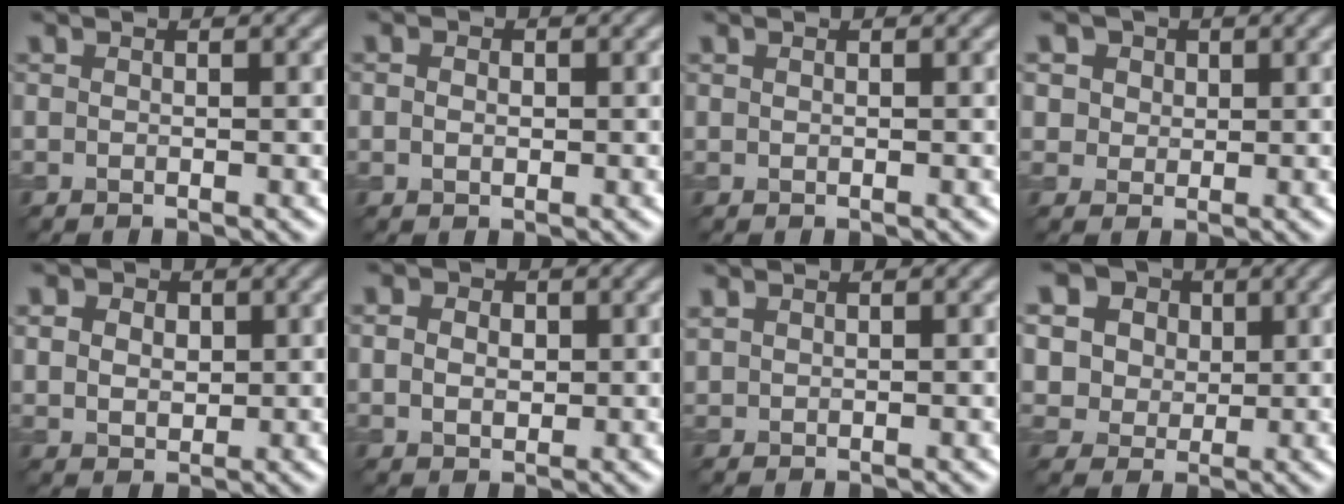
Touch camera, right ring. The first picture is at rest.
{"total": 1.1, "force": [0.1, 0.9, 0.7], "torque": [-0.012, 0.002, 0.000]}
{"total": 0.0}
{"total": 5.0, "force": [2.6, 3.7, 2.2], "torque": [-0.037, 0.007, 0.027]}
{"total": 5.1, "force": [2.3, 3.7, 2.5], "torque": [-0.055, 0.017, 0.022]}
{"total": 3.0, "force": [0.8, 2.3, 1.8], "torque": [-0.031, 0.013, 0.000]}
{"total": 0.7, "force": [0.6, 0.3, 0.1], "torque": [-0.005, 0.000, 0.018]}
{"total": 11.7, "force": [5.6, 9.0, 5.0], "torque": [-0.124, 0.027, 0.085]}